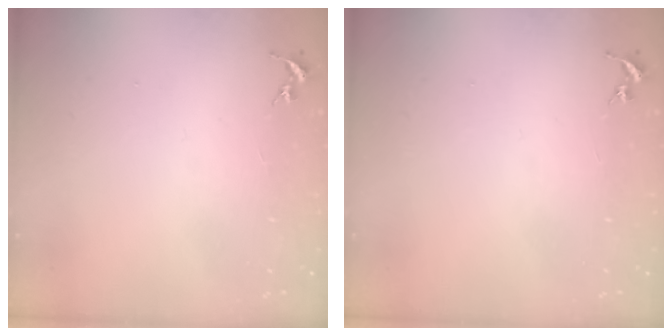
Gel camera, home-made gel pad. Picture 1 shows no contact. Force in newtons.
{"total": 0.0}